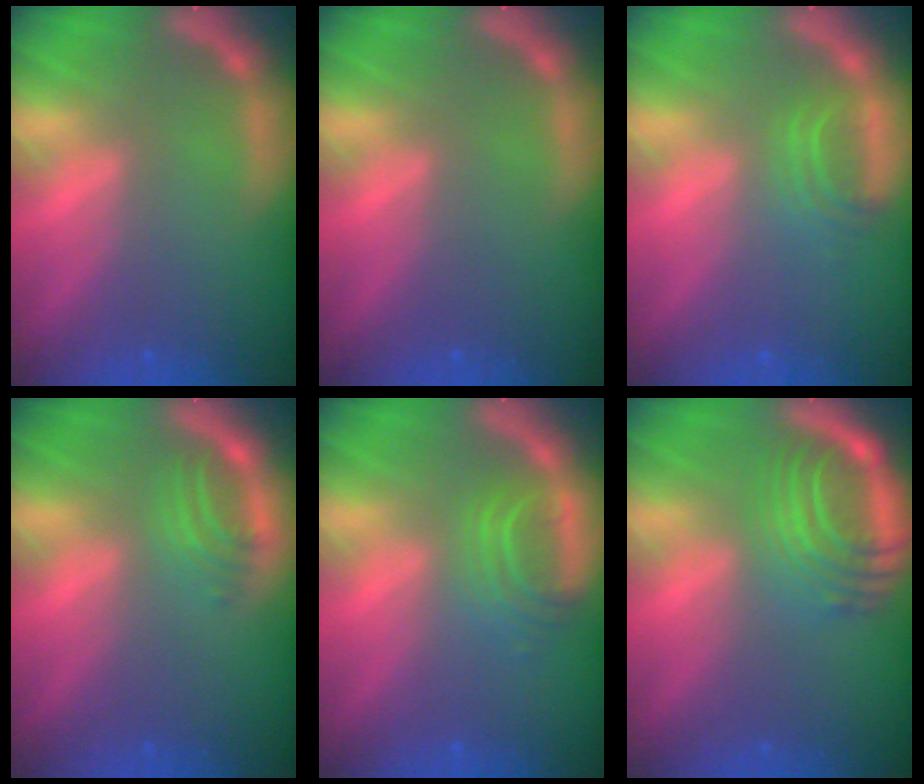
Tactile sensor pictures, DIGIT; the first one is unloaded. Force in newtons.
{"total": 0.0}
{"total": 2.5}
{"total": 2.5}
{"total": 3.5}
{"total": 7.1}